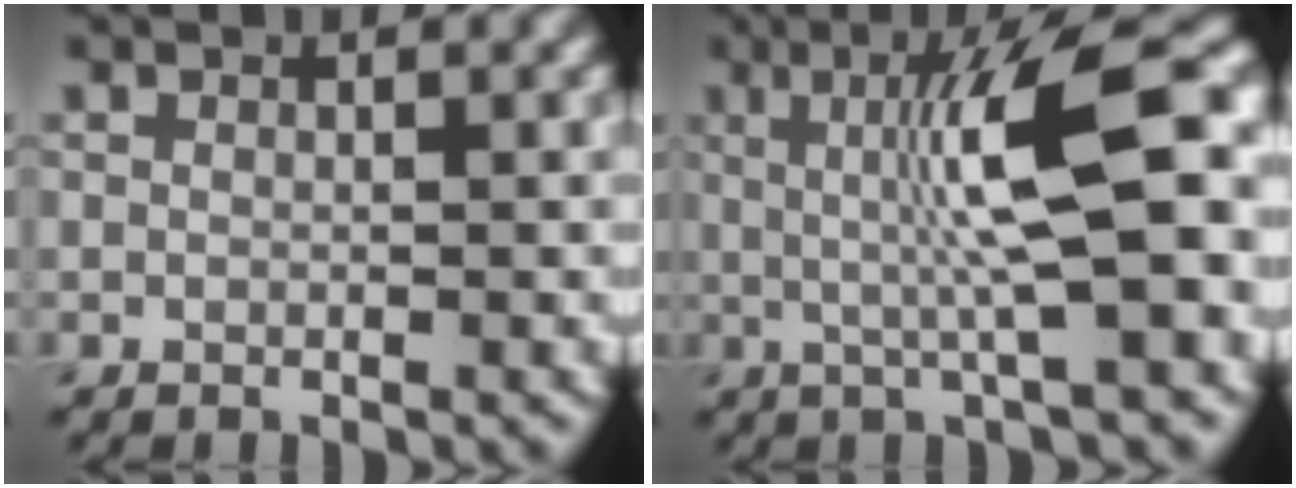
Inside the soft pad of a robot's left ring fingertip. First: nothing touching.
{"total": 10.2, "force": [1.0, 2.0, 10.0], "torque": [-0.145, 0.007, 0.016]}